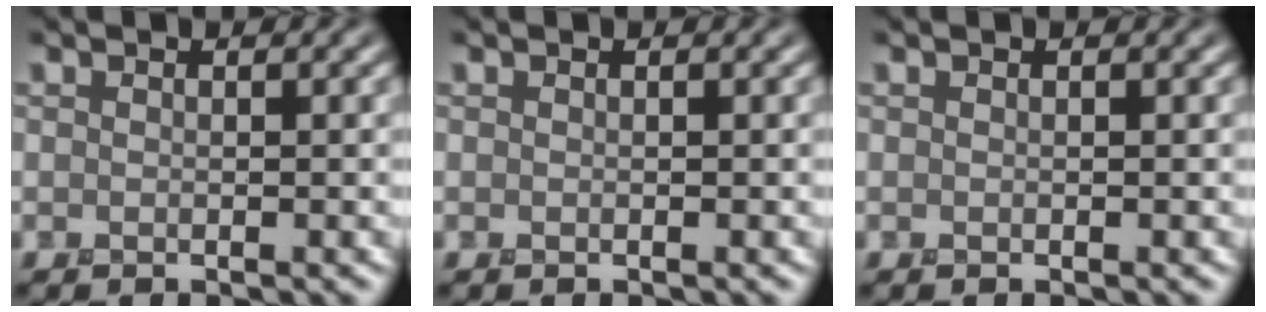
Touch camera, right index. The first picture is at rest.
{"total": 0.0}
{"total": 0.0}